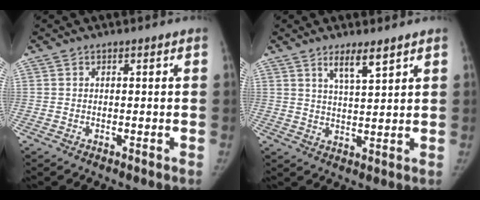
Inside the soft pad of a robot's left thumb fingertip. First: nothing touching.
{"total": 5.0, "force": [3.4, 1.0, 3.5], "torque": [-0.057, -0.027, 0.064]}